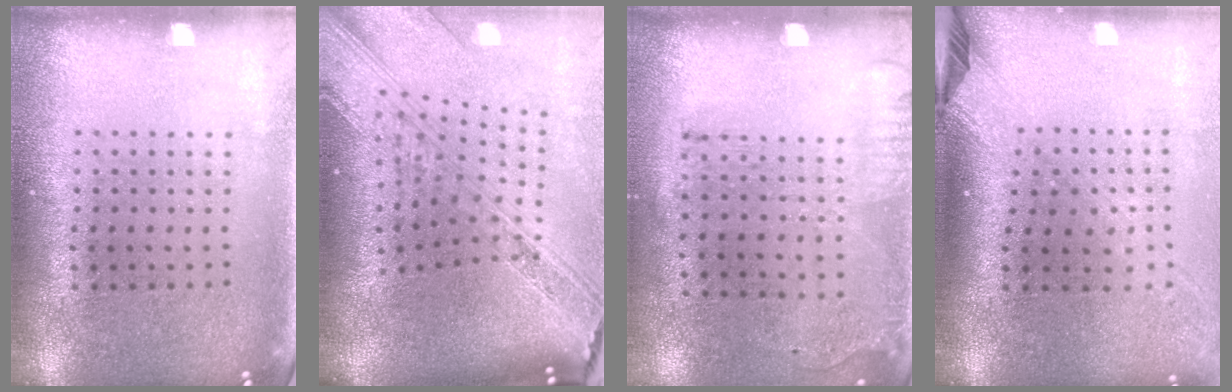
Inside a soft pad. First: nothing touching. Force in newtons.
{"total": 4.1, "press": 2.9, "slide": 2.9}
{"total": 1.8, "press": 1.2, "slide": 1.3}
{"total": 2.4, "press": 1.8, "slide": 1.6}